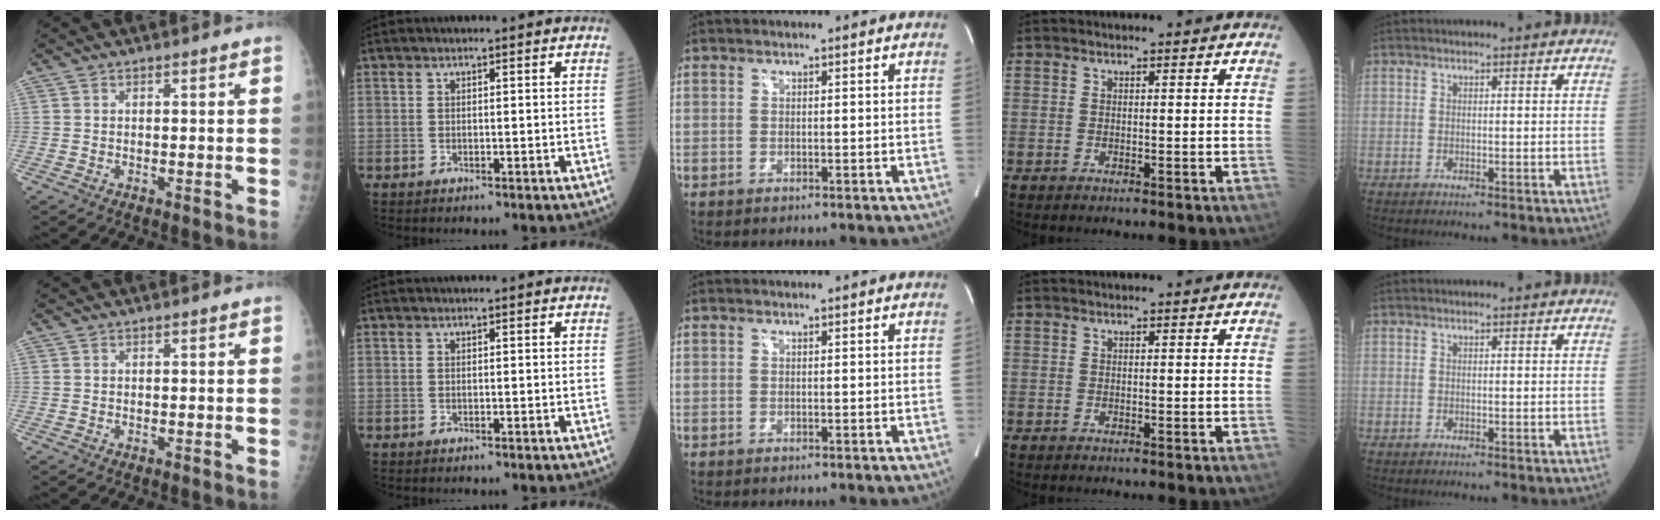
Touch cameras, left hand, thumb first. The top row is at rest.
{}